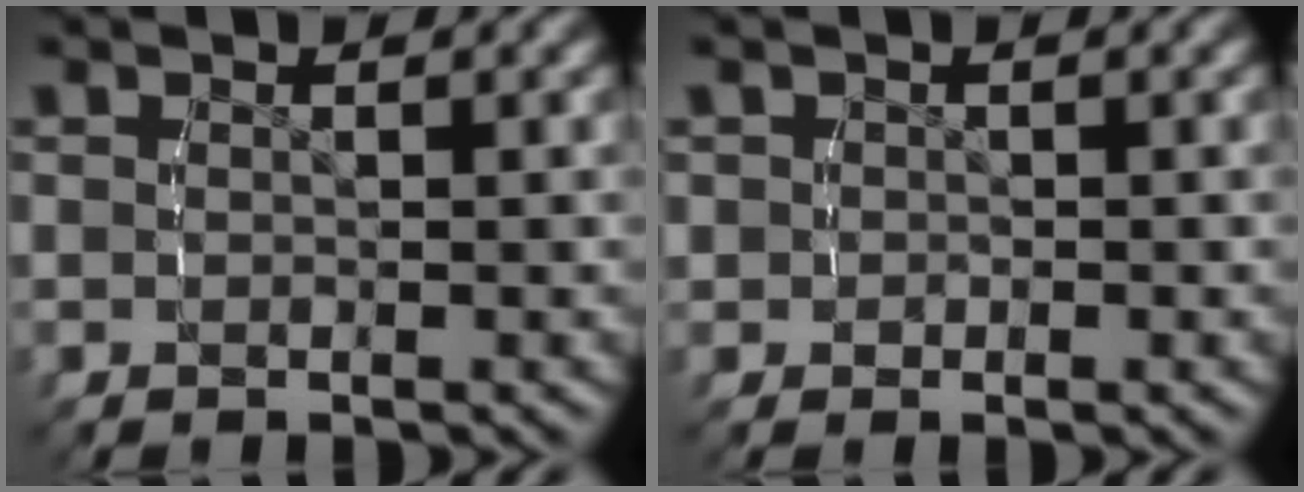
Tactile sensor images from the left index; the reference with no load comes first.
{"total": 0.8, "force": [0.0, 0.8, -0.1], "torque": [0.000, -0.006, 0.001]}